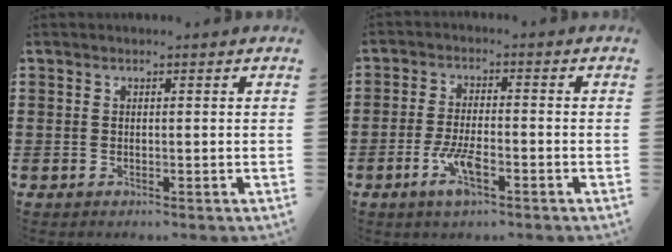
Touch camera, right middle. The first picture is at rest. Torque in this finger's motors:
{"motor_torque": [2.14, 0.00, 0.58, 0.14]}